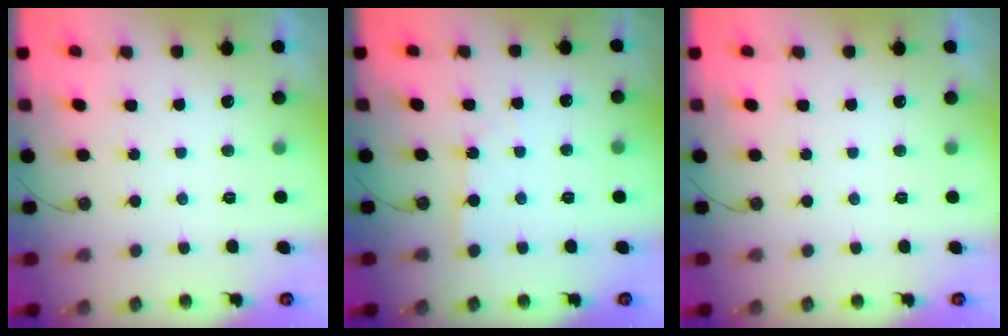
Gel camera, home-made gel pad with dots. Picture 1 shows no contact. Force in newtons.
{"total": 2.7, "press": 2.7, "slide": 0.4}
{"total": 0.0}